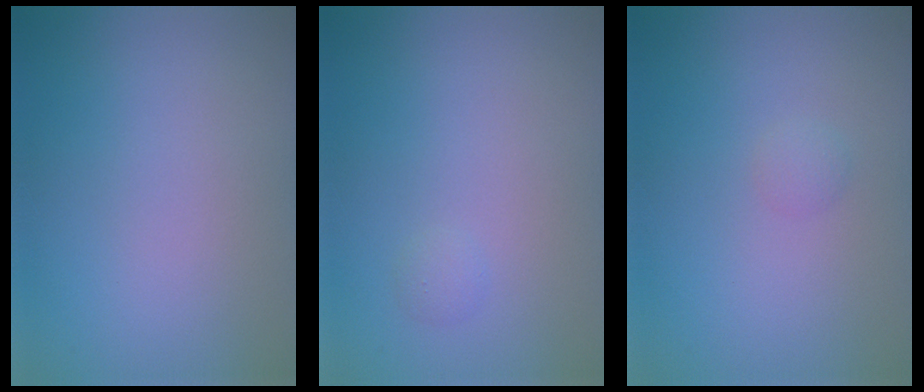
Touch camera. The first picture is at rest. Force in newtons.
{"total": 0.6, "press": 0.6, "slide": 0.0}
{"total": 0.7, "press": 0.7, "slide": 0.0}